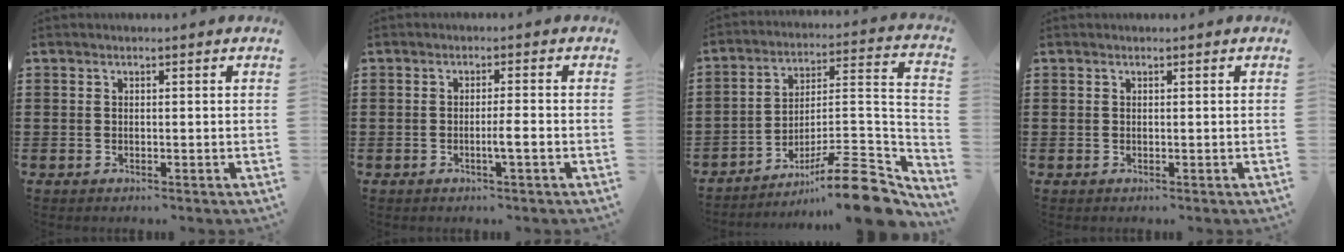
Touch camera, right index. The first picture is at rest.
{"total": 2.5, "force": [-0.9, -0.2, 2.3], "torque": [-0.037, -0.004, -0.018]}
{"total": 12.7, "force": [-9.5, 2.0, 8.2], "torque": [-0.108, 0.026, -0.175]}
{"total": 0.0}